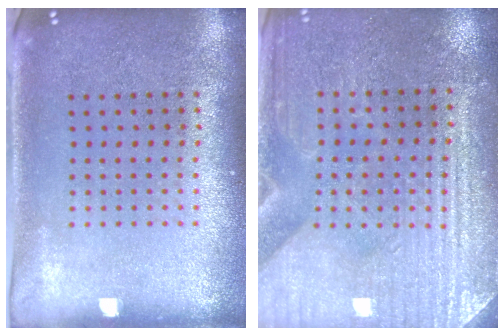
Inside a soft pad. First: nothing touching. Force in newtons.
{"total": 3.2, "press": 3.1, "slide": 0.7}